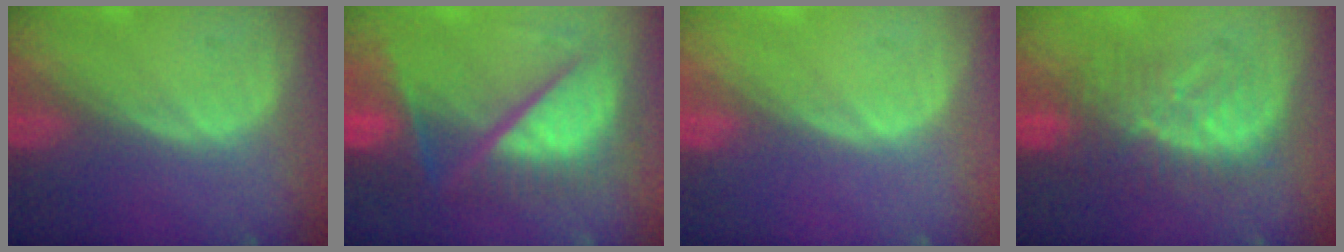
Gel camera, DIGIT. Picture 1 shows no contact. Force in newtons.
{"total": 11.0, "press": 11.0, "slide": 1.3}
{"total": 0.0}
{"total": 8.1, "press": 7.9, "slide": 1.6}